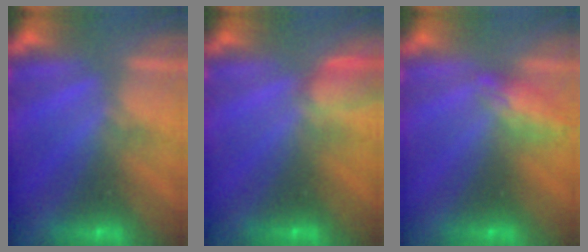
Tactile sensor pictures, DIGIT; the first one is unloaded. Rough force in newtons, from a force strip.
{"total": 3.6}
{"total": 2.4}